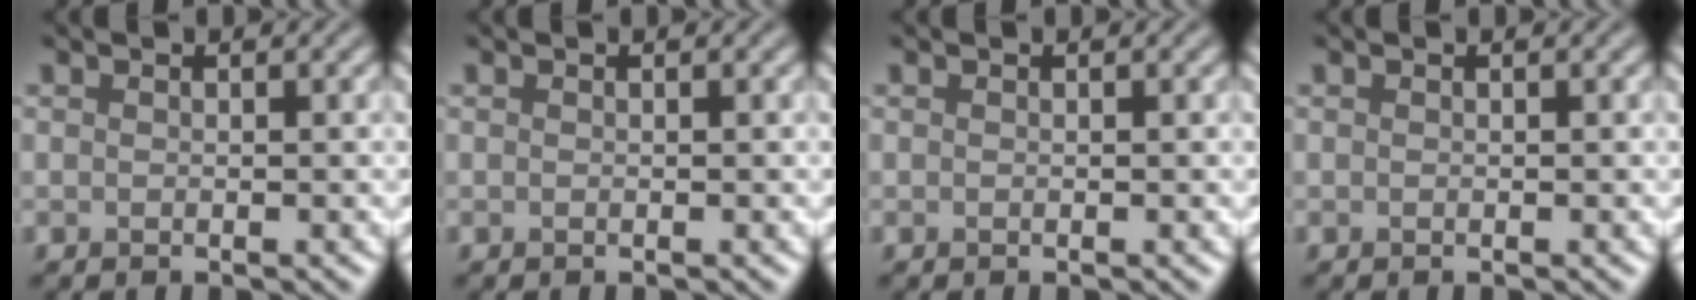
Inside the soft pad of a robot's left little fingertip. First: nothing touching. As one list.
[{"total": 0.0}, {"total": 0.0}, {"total": 0.0}]